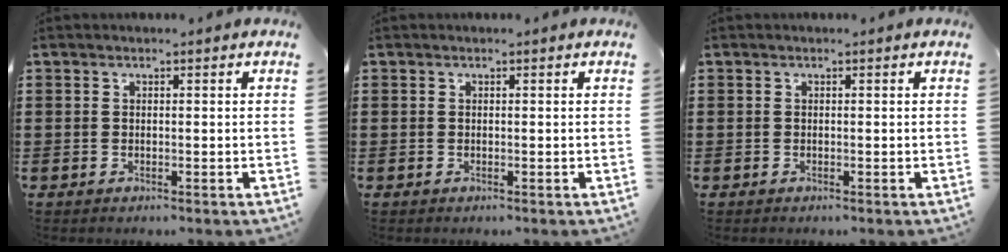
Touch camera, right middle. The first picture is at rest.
{"total": 0.0}
{"total": 0.0}